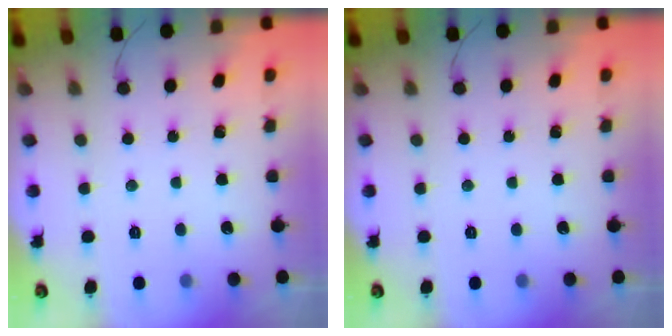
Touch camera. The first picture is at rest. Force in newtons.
{"total": 0.0}